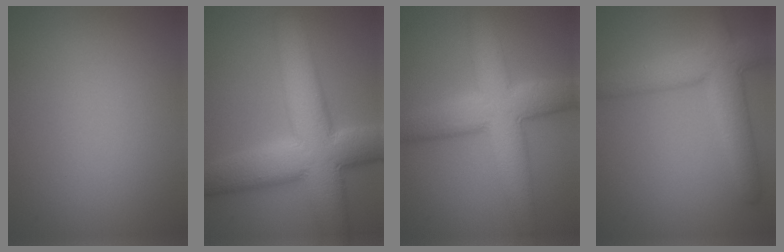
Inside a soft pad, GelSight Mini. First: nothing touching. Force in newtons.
{"total": 12.2, "press": 12.2, "slide": 0.6}
{"total": 8.4, "press": 8.4, "slide": 0.4}
{"total": 6.4, "press": 6.4, "slide": 0.4}